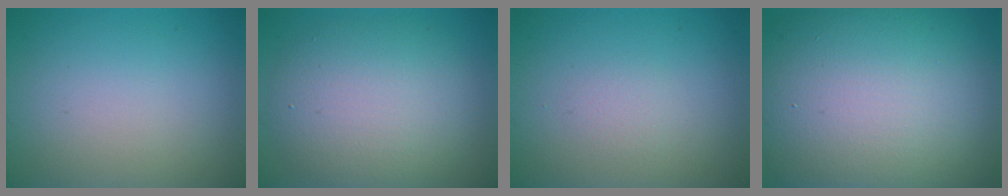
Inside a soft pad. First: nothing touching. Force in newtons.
{"total": 7.3, "press": 7.3, "slide": 0.2}
{"total": 0.9, "press": 0.9, "slide": 0.1}
{"total": 17.5, "press": 17.5, "slide": 0.9}